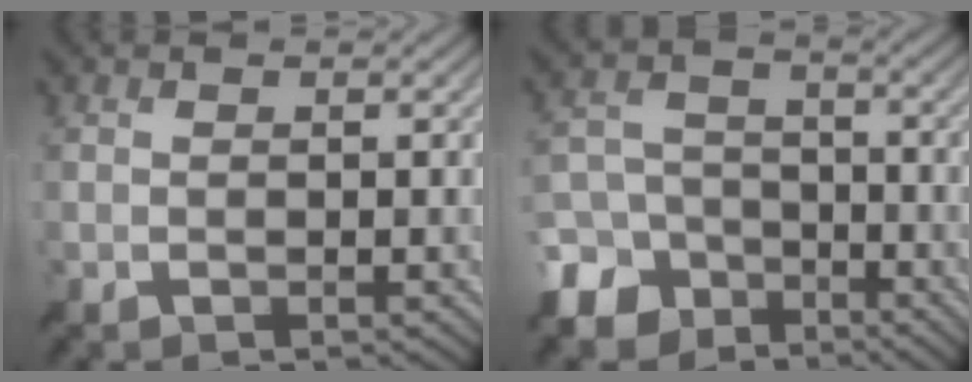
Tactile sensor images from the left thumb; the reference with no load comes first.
{"total": 9.9, "force": [-6.3, 7.1, 2.8], "torque": [-0.081, -0.018, -0.133]}